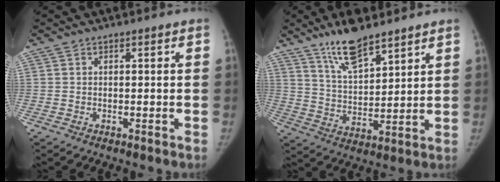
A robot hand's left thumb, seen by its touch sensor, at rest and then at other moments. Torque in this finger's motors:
{"motor_torque": [0.61, -0.38, 1.55, -1.18, 0.07]}